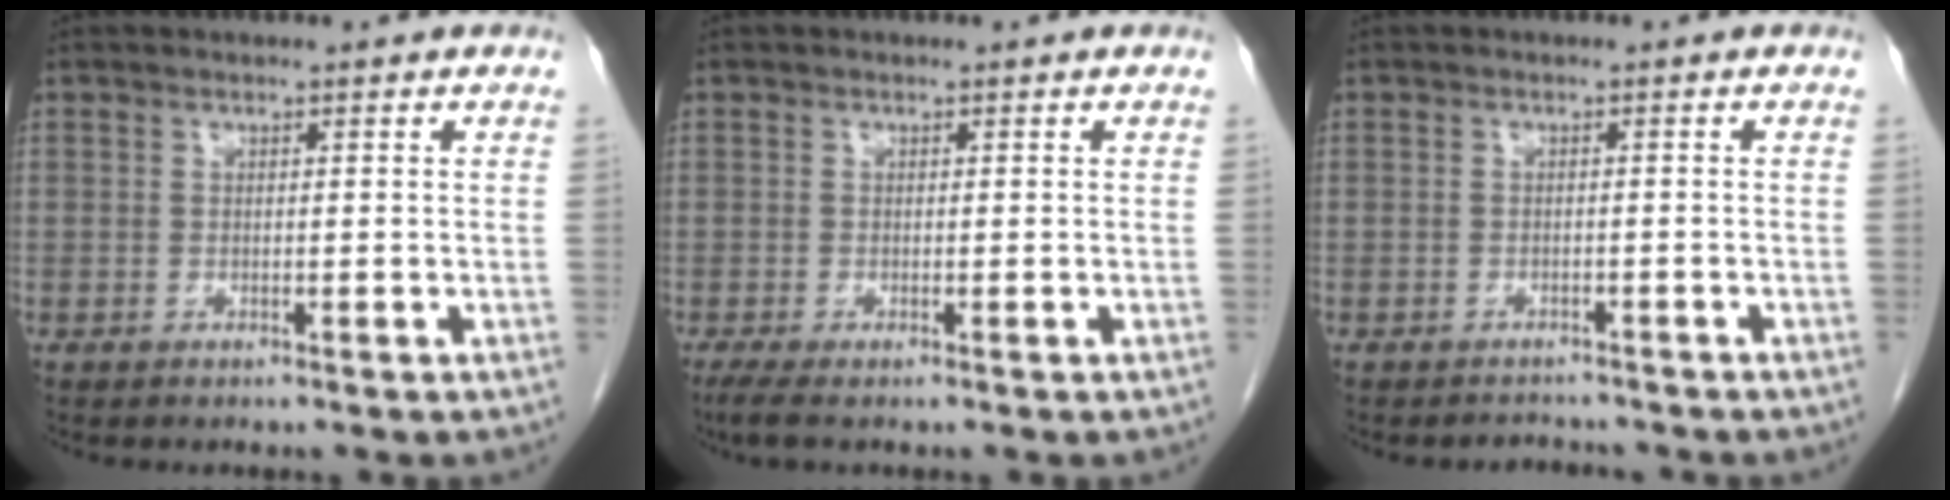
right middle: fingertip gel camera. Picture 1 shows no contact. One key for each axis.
{"total": 2.1, "fx": -1.5, "fy": 0.3, "fz": 1.5, "tx": -0.034, "ty": -0.010, "tz": -0.029}
{"total": 2.6, "fx": -2.5, "fy": 0.6, "fz": -0.2, "tx": 0.003, "ty": -0.005, "tz": -0.036}